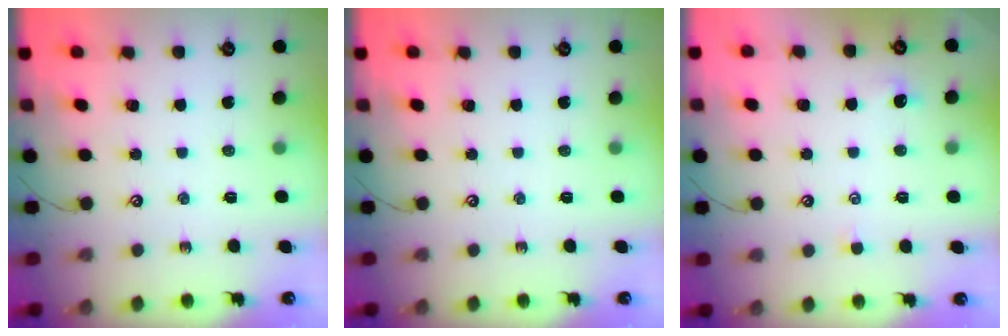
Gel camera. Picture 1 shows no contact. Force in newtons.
{"total": 0.0}
{"total": 1.0, "press": 1.0, "slide": 0.3}